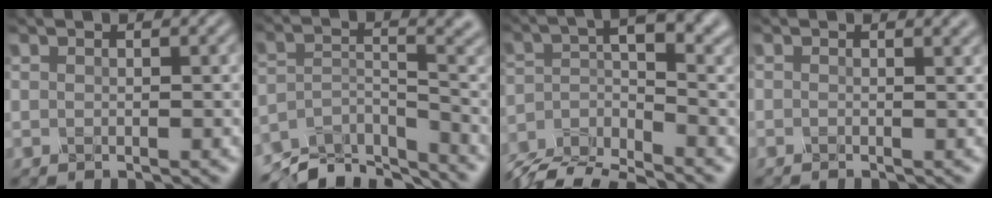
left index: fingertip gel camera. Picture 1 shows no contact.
{"total": 8.1, "force": [-7.5, 1.6, 2.6], "torque": [-0.036, -0.010, -0.135]}
{"total": 8.5, "force": [-6.5, 2.5, 4.9], "torque": [-0.075, -0.007, -0.133]}
{"total": 1.5, "force": [0.0, 0.7, 1.3], "torque": [0.002, -0.002, -0.007]}